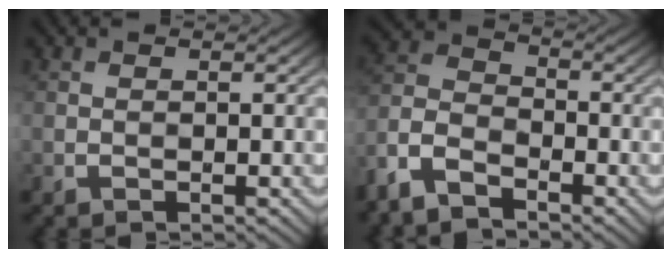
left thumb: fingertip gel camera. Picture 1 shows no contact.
{"total": 7.6, "force": [-5.5, 3.5, 3.8], "torque": [-0.095, -0.010, -0.130]}